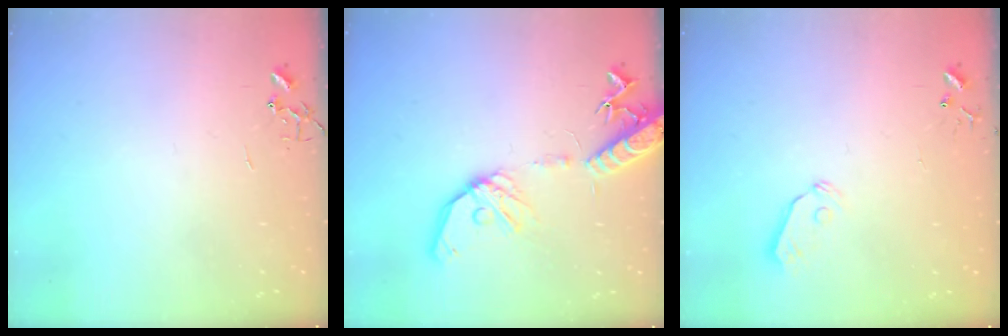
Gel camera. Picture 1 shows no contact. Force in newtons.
{"total": 16.3, "press": 16.0, "slide": 3.2}
{"total": 6.1, "press": 6.1, "slide": 0.5}